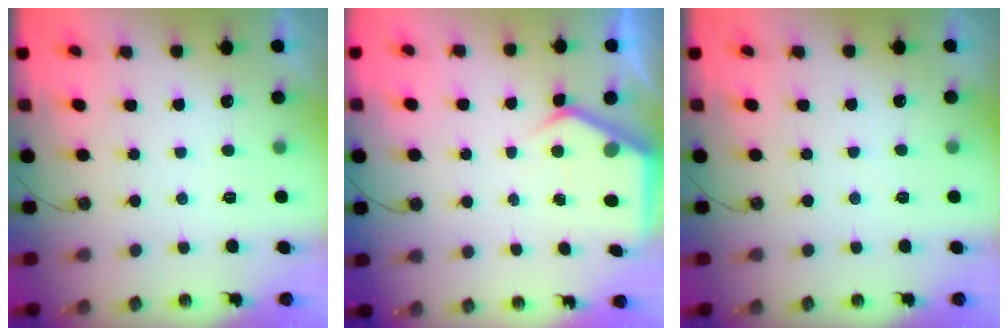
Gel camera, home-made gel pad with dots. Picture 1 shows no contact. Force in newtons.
{"total": 5.5, "press": 5.4, "slide": 0.8}
{"total": 2.7, "press": 2.6, "slide": 0.4}